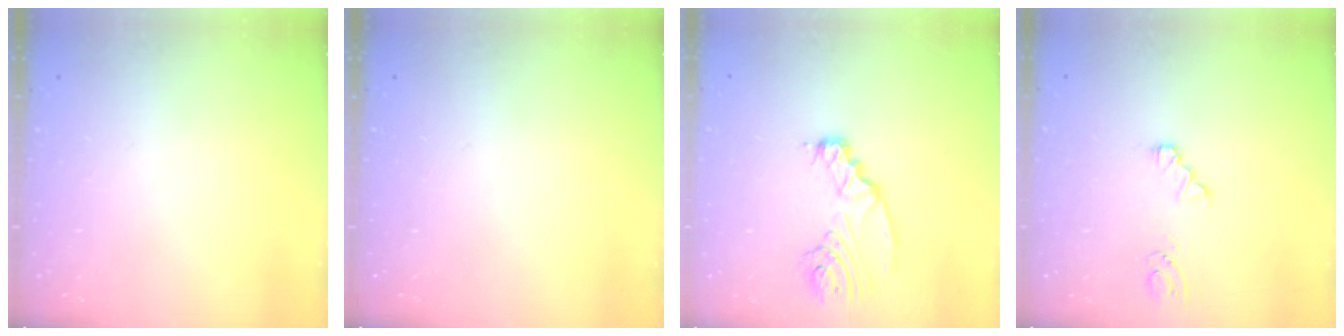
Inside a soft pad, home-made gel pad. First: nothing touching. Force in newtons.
{"total": 0.0}
{"total": 7.6, "press": 7.6, "slide": 0.6}
{"total": 1.1, "press": 1.1, "slide": 0.2}